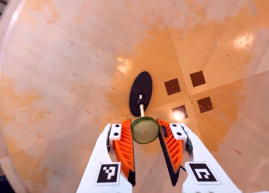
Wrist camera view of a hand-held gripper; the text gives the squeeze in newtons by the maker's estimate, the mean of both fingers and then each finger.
{"total": 8.2, "left": 8.0, "right": 8.5}